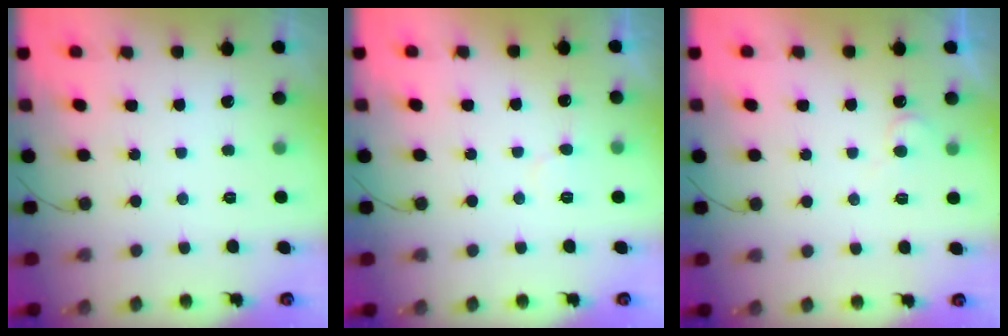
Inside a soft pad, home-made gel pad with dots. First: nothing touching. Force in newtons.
{"total": 5.1, "press": 5.1, "slide": 0.4}
{"total": 4.2, "press": 4.2, "slide": 0.4}